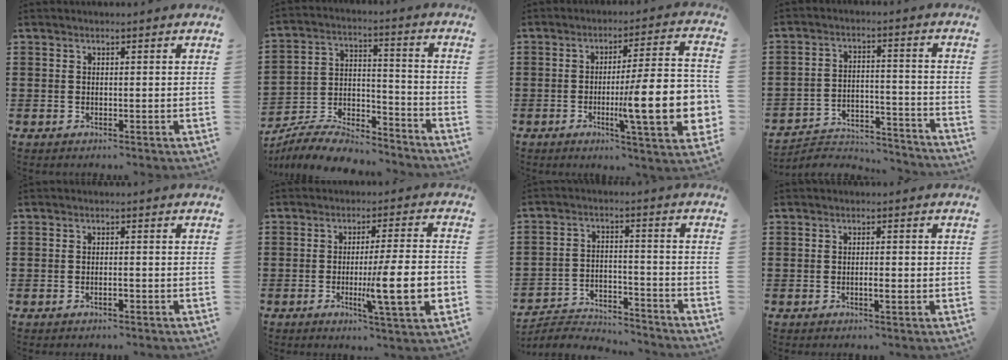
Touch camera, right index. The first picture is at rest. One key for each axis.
{"total": 8.3, "fx": -7.6, "fy": 1.9, "fz": 2.6, "tx": -0.050, "ty": 0.017, "tz": -0.148}
{"total": 16.6, "fx": -3.5, "fy": 3.1, "fz": 15.9, "tx": -0.239, "ty": -0.008, "tz": -0.054}
{"total": 4.9, "fx": -4.6, "fy": 1.2, "fz": 0.9, "tx": -0.016, "ty": 0.013, "tz": -0.094}
{"total": 1.1, "fx": -0.6, "fy": 0.2, "fz": 0.9, "tx": -0.019, "ty": -0.005, "tz": -0.009}
{"total": 12.4, "fx": -2.5, "fy": 1.6, "fz": 12.0, "tx": -0.194, "ty": -0.016, "tz": -0.046}
{"total": 4.4, "fx": -4.3, "fy": 0.8, "fz": 0.5, "tx": -0.021, "ty": 0.005, "tz": -0.093}
{"total": 2.1, "fx": -0.4, "fy": 0.4, "fz": 2.1, "tx": -0.035, "ty": -0.001, "tz": -0.008}